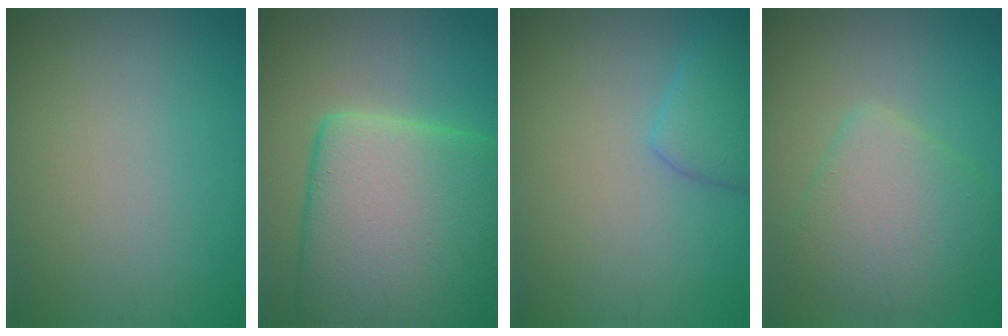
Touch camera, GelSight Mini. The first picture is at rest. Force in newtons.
{"total": 15.9, "press": 15.9, "slide": 0.8}
{"total": 2.8, "press": 2.7, "slide": 0.2}
{"total": 5.2, "press": 5.2, "slide": 0.3}